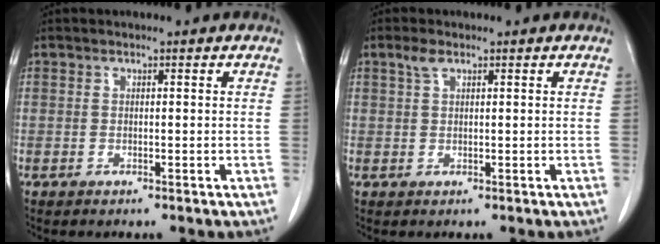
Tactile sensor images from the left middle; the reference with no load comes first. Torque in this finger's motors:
{"motor_torque": [0.20, -0.05, -0.27, -0.06]}